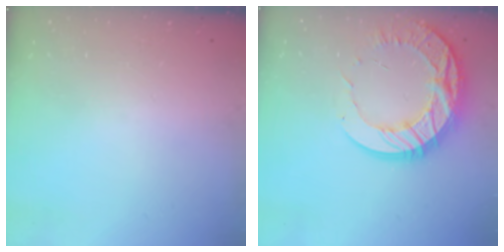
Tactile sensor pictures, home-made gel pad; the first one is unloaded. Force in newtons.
{"total": 17.9, "press": 17.8, "slide": 1.6}